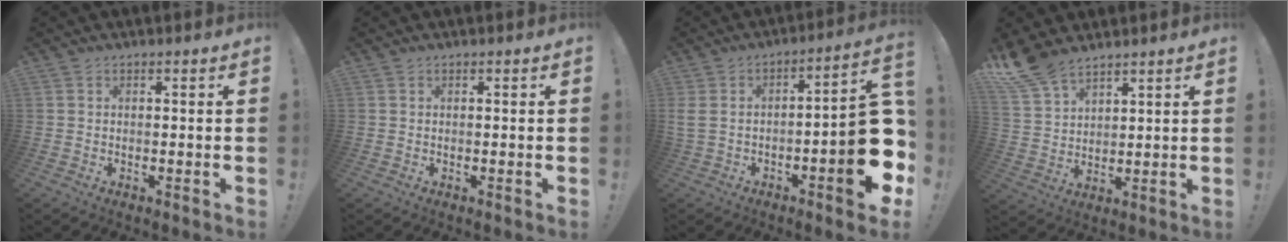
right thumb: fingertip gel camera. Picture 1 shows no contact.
{"total": 0.0}
{"total": 17.6, "force": [-4.4, 5.1, 16.3], "torque": [-0.205, 0.019, -0.066]}
{"total": 8.9, "force": [7.4, 3.6, 3.4], "torque": [-0.074, -0.045, 0.148]}